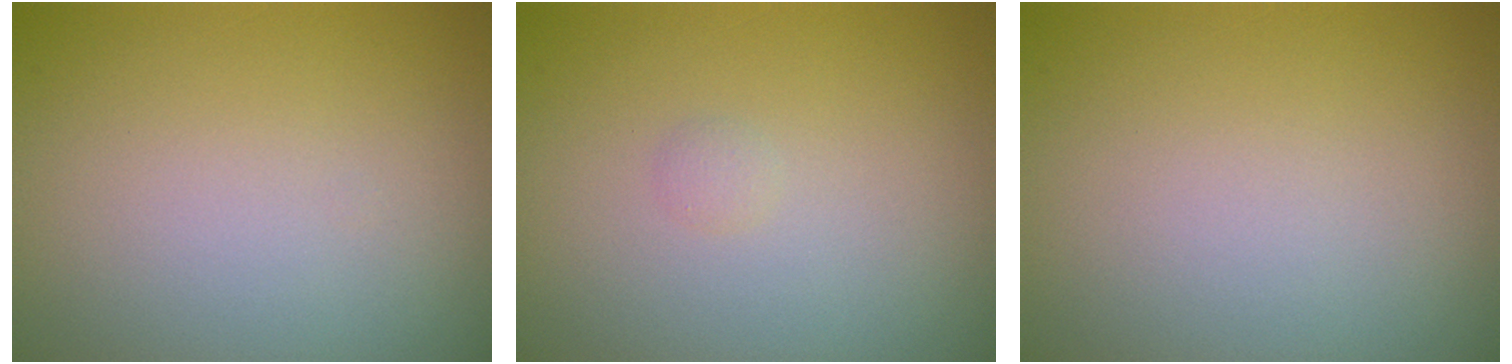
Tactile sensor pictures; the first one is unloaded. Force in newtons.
{"total": 0.5, "press": 0.5, "slide": 0.0}
{"total": 0.0}